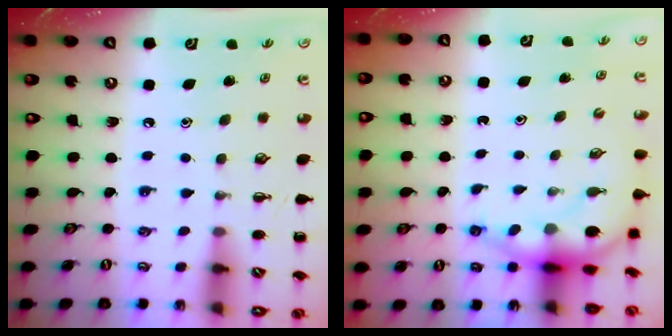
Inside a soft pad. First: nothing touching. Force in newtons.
{"total": 6.1, "press": 6.0, "slide": 0.8}